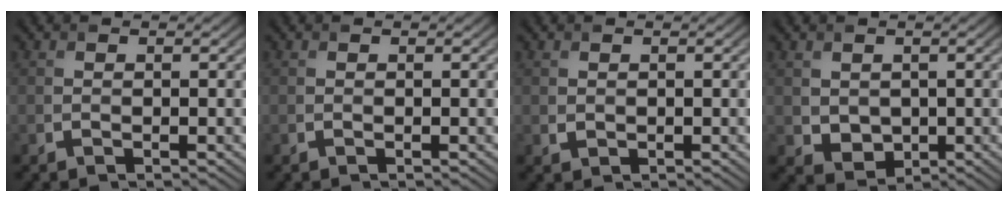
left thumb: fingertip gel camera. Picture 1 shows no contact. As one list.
[{"total": 0.0}, {"total": 0.6, "force": [0.3, 0.5, 0.2], "torque": [-0.006, -0.004, 0.010]}, {"total": 3.0, "force": [0.7, 2.5, 1.4], "torque": [-0.042, -0.010, 0.020]}]